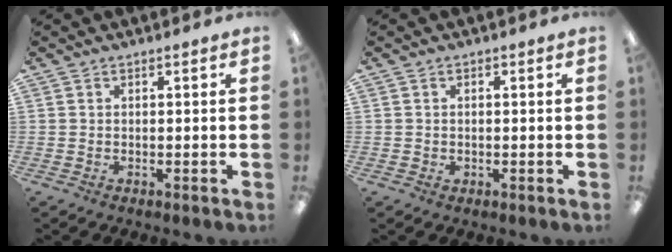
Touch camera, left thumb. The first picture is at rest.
{"total": 0.7, "force": [0.0, 0.7, 0.1], "torque": [-0.002, 0.005, -0.001]}